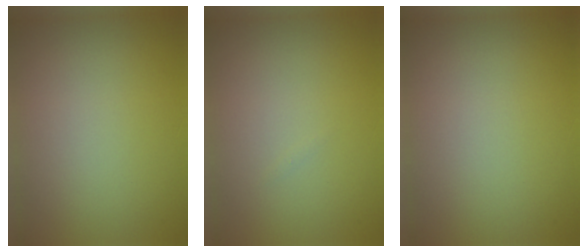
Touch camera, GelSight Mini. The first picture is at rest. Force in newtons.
{"total": 0.0}
{"total": 0.0}